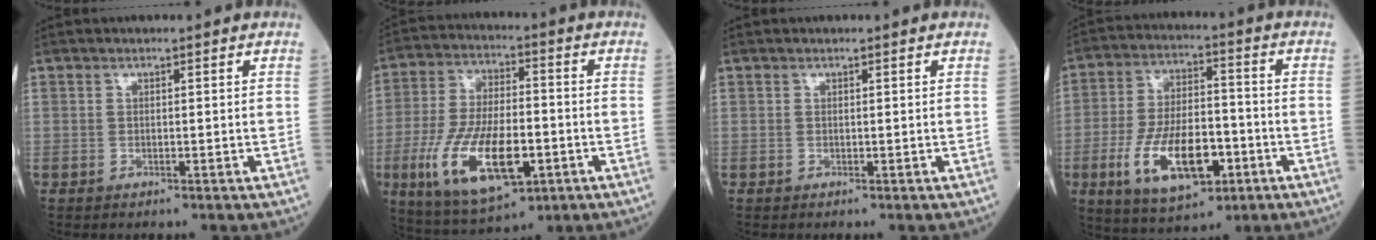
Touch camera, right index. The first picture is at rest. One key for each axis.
{"total": 16.3, "fx": -5.2, "fy": 5.9, "fz": 14.2, "tx": -0.285, "ty": -0.013, "tz": -0.083}
{"total": 0.0}
{"total": 14.1, "fx": -5.1, "fy": 5.7, "fz": 11.8, "tx": -0.230, "ty": -0.002, "tz": -0.083}